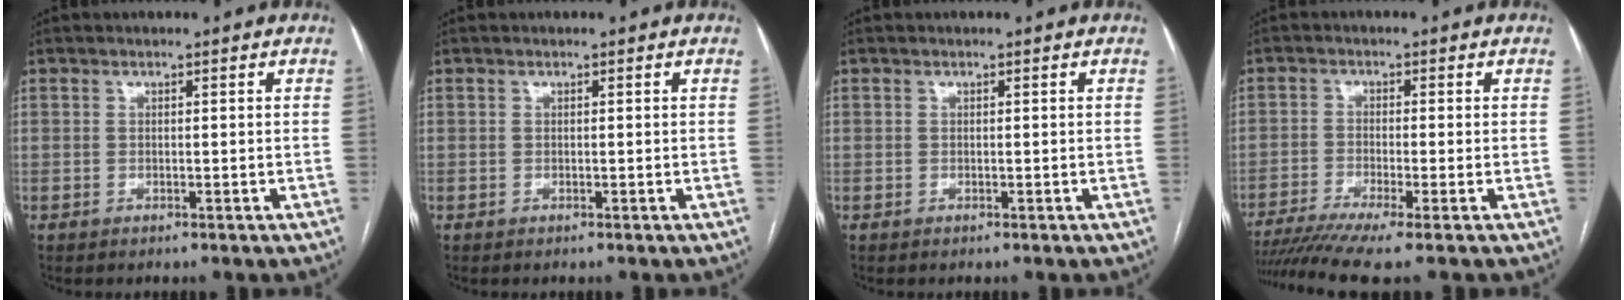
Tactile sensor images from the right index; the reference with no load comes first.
{"total": 0.0}
{"total": 0.0}
{"total": 9.7, "force": [-7.6, -0.9, 5.9], "torque": [-0.095, -0.015, -0.124]}